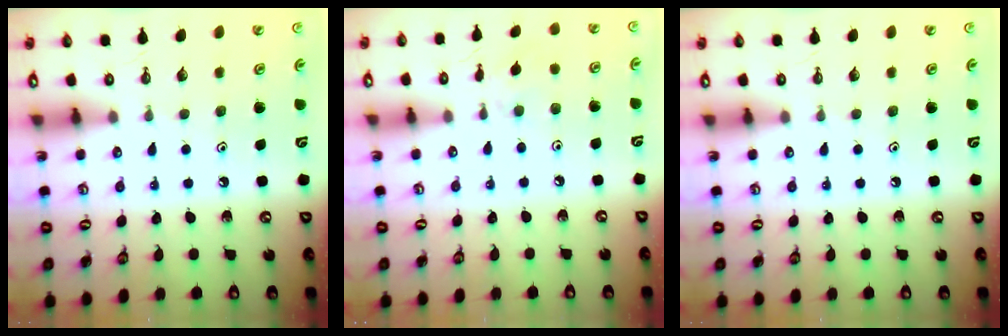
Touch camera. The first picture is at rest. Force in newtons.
{"total": 1.1, "press": 1.0, "slide": 0.2}
{"total": 0.0}